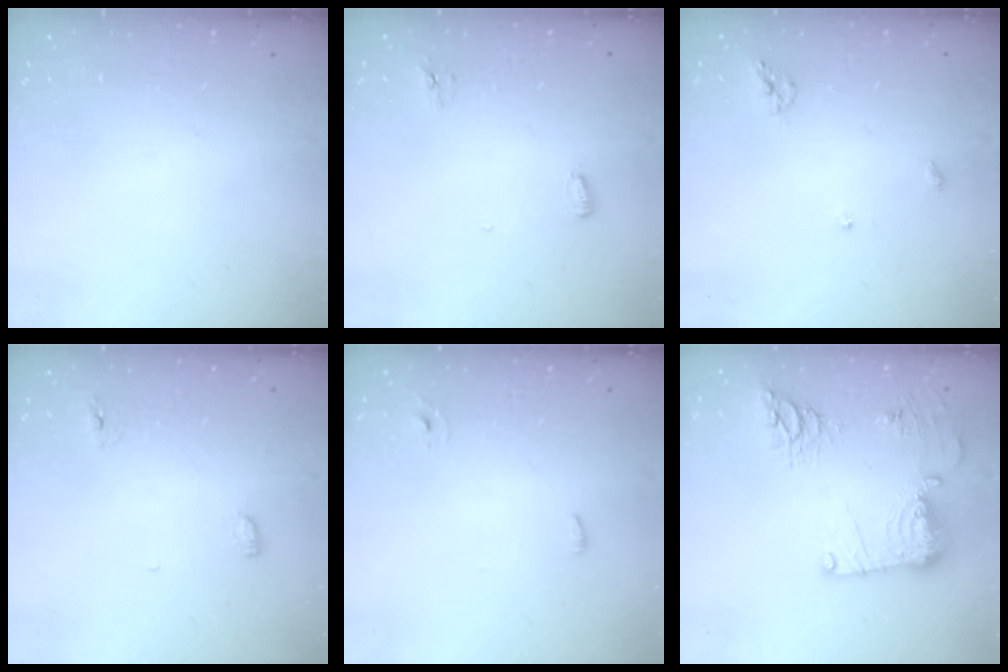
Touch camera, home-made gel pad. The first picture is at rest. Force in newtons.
{"total": 3.9, "press": 3.7, "slide": 1.0}
{"total": 5.8, "press": 5.8, "slide": 0.2}
{"total": 5.6, "press": 5.5, "slide": 1.4}
{"total": 3.0, "press": 2.8, "slide": 1.2}
{"total": 20.2, "press": 18.8, "slide": 7.4}